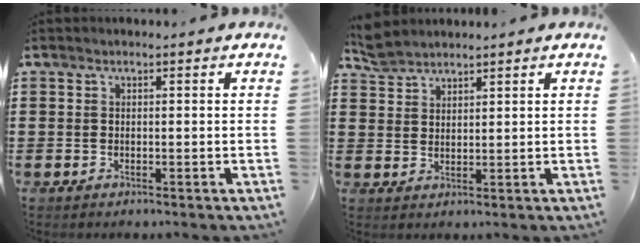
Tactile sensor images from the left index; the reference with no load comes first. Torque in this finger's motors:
{"motor_torque": [0.03, -0.03, 0.11, 0.00]}